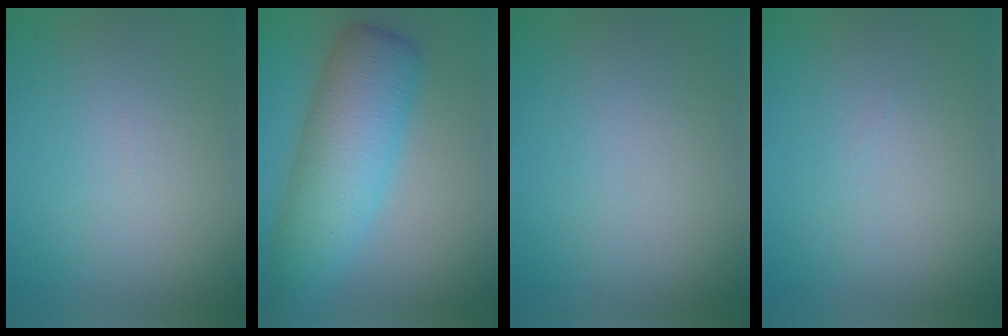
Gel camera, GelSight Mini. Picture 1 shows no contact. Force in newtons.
{"total": 7.9, "press": 7.9, "slide": 0.2}
{"total": 0.0}
{"total": 0.0}